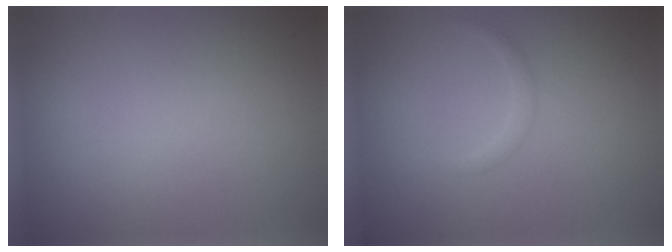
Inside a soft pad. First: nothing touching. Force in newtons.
{"total": 0.9, "press": 0.9, "slide": 0.0}